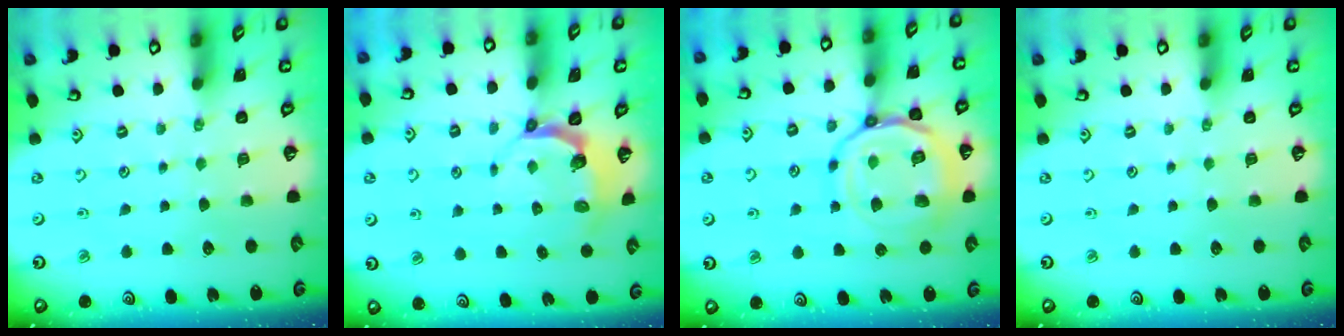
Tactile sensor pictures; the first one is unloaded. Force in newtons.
{"total": 4.7, "press": 3.7, "slide": 2.8}
{"total": 17.5, "press": 17.4, "slide": 1.6}
{"total": 0.0}